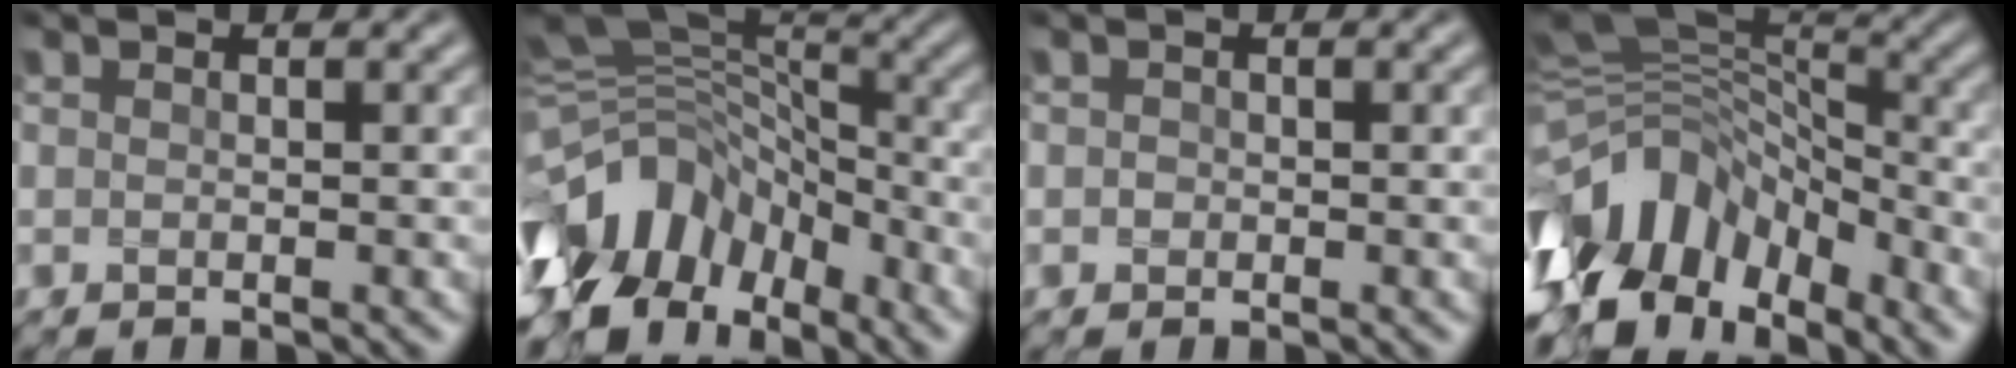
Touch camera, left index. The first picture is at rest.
{"total": 11.6, "force": [-6.4, 6.9, 6.8], "torque": [-0.151, 0.022, -0.124]}
{"total": 0.9, "force": [0.3, 0.8, 0.4], "torque": [0.009, 0.007, -0.009]}
{"total": 12.2, "force": [-5.6, 7.6, 7.8], "torque": [-0.178, 0.018, -0.110]}